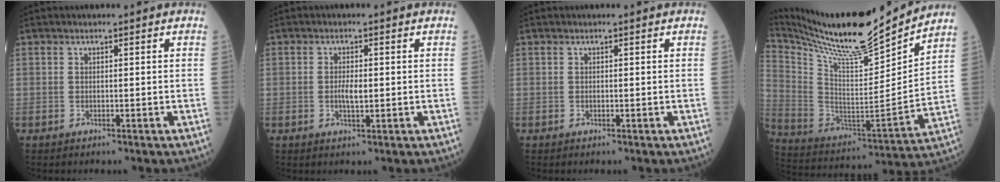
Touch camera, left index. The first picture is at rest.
{"total": 2.5, "force": [-0.2, 0.7, 2.3], "torque": [-0.049, 0.000, -0.002]}
{"total": 0.0}
{"total": 22.4, "force": [20.1, 1.0, 9.8], "torque": [-0.203, -0.034, 0.342]}